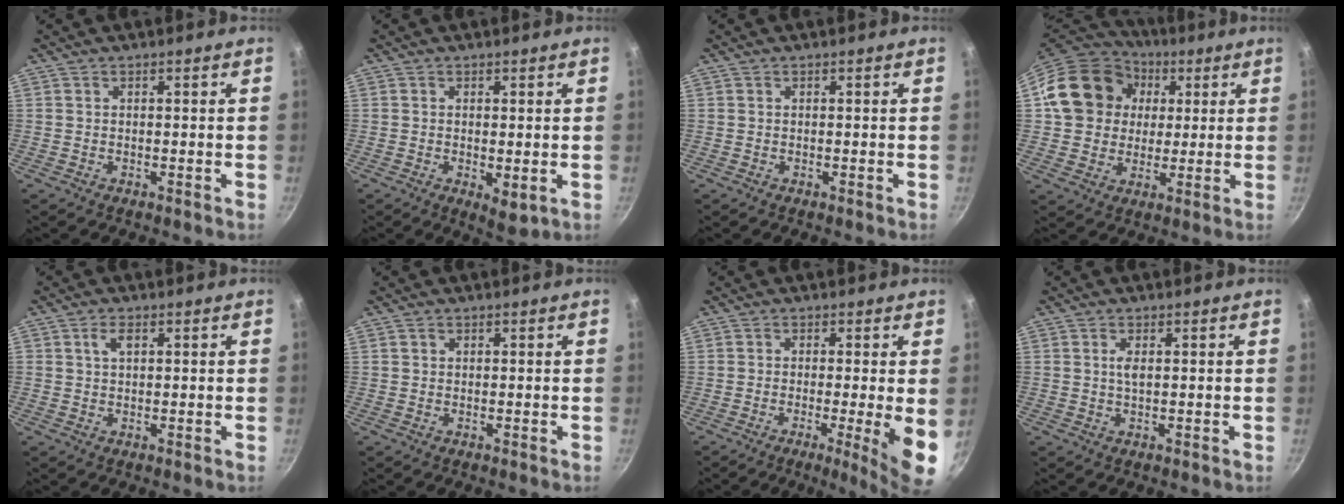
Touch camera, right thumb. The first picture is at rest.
{"total": 3.7, "force": [-0.4, 1.7, 3.3], "torque": [-0.050, -0.014, -0.001]}
{"total": 0.0}
{"total": 18.0, "force": [3.8, 15.4, 8.4], "torque": [-0.132, 0.029, 0.060]}
{"total": 2.4, "force": [0.9, 1.4, 1.8], "torque": [-0.028, 0.001, 0.017]}
{"total": 0.6, "force": [0.2, 0.5, 0.1], "torque": [0.000, 0.004, 0.002]}
{"total": 8.4, "force": [-1.5, 0.7, 8.2], "torque": [-0.112, -0.010, -0.021]}
{"total": 1.8, "force": [0.4, 0.8, 1.6], "torque": [-0.033, 0.000, 0.011]}